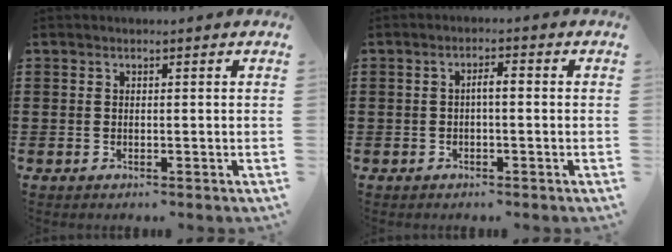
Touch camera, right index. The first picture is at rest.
{"total": 1.9, "force": [-0.3, 0.4, 1.8], "torque": [-0.034, 0.003, -0.007]}